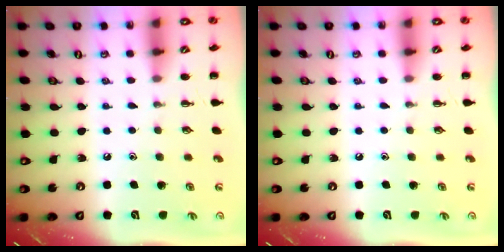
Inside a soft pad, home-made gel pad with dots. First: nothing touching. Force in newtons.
{"total": 0.0}